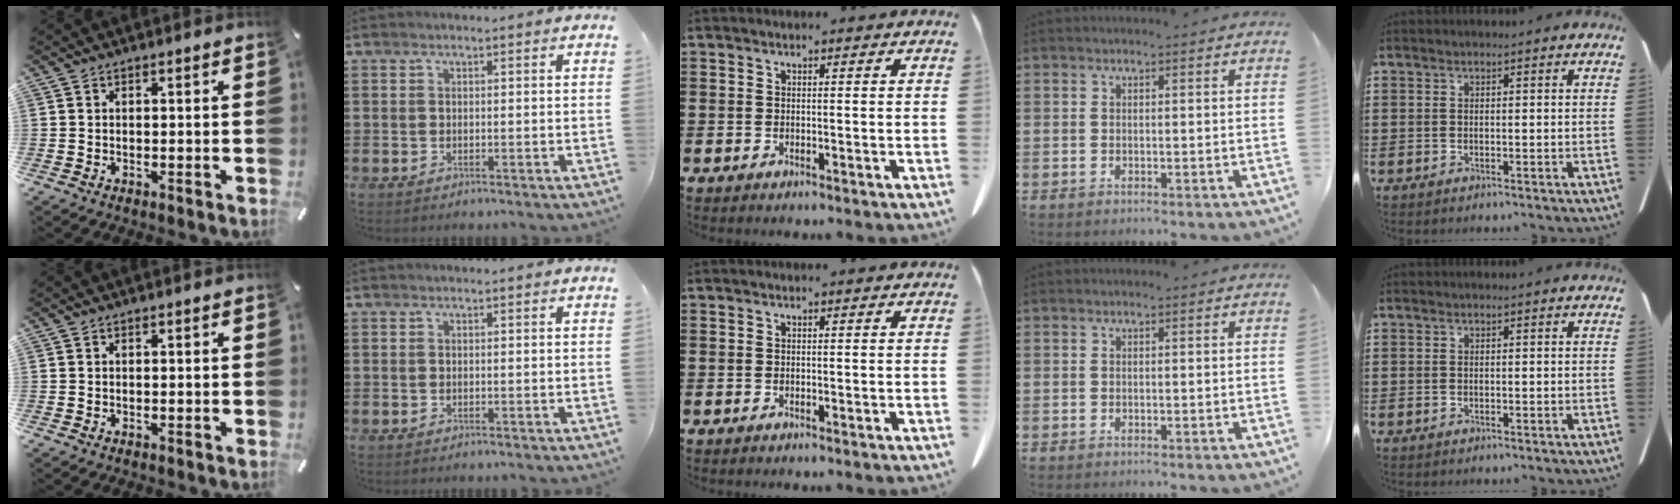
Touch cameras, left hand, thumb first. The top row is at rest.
{}